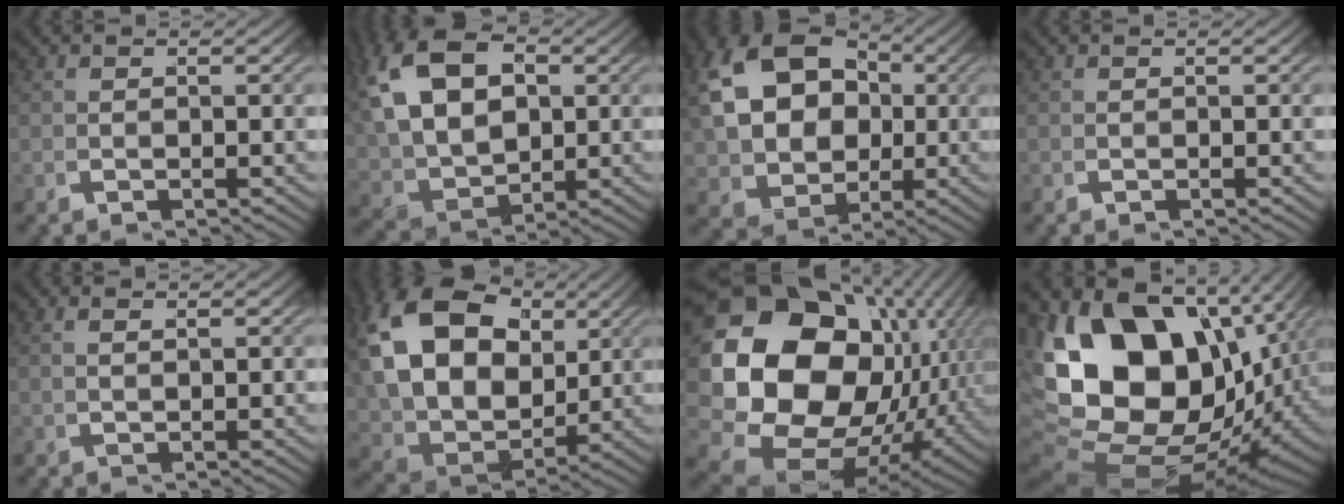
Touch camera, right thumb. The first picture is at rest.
{"total": 12.4, "force": [1.6, 8.8, 8.6], "torque": [-0.205, -0.025, 0.043]}
{"total": 17.1, "force": [2.4, 13.1, 10.7], "torque": [-0.254, -0.033, 0.050]}
{"total": 0.0}
{"total": 1.0, "force": [0.5, 0.5, 0.7], "torque": [-0.017, 0.004, 0.014]}
{"total": 18.6, "force": [3.0, 13.5, 12.4], "torque": [-0.295, -0.022, 0.053]}
{"total": 27.3, "force": [-1.4, 19.5, 19.1], "torque": [-0.366, -0.059, -0.001]}
{"total": 27.0, "force": [-2.2, 18.2, 19.8], "torque": [-0.377, -0.053, -0.010]}